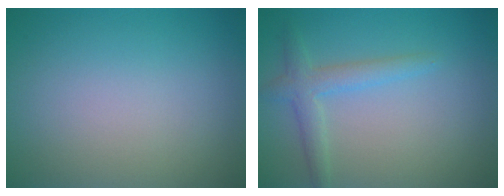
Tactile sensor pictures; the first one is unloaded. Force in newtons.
{"total": 2.5, "press": 2.5, "slide": 0.1}